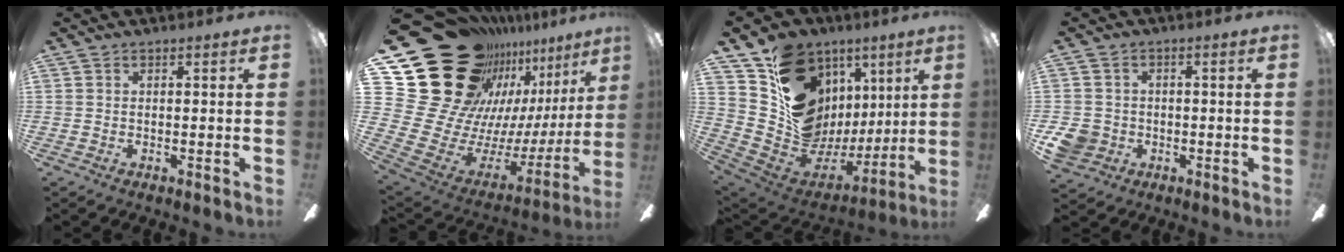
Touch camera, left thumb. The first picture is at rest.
{"total": 32.1, "force": [18.2, 20.3, 17.1], "torque": [-0.289, -0.167, 0.394]}
{"total": 20.0, "force": [7.2, 16.1, 9.4], "torque": [-0.154, -0.038, 0.162]}
{"total": 6.4, "force": [-1.7, 5.7, 2.4], "torque": [-0.063, 0.014, -0.032]}